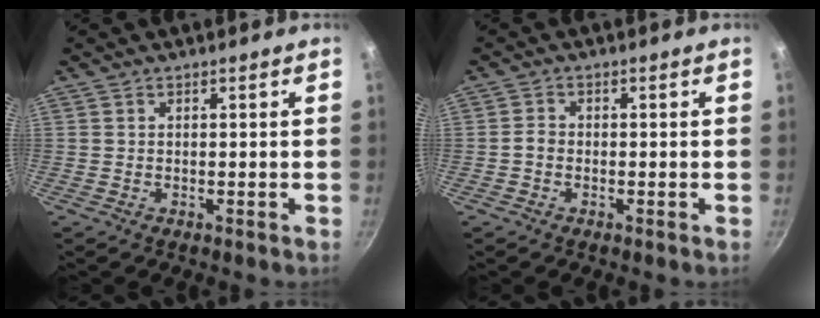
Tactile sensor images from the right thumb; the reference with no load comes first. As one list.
[{"total": 1.6, "force": [-0.7, 1.2, 0.9], "torque": [-0.014, 0.012, -0.015]}]